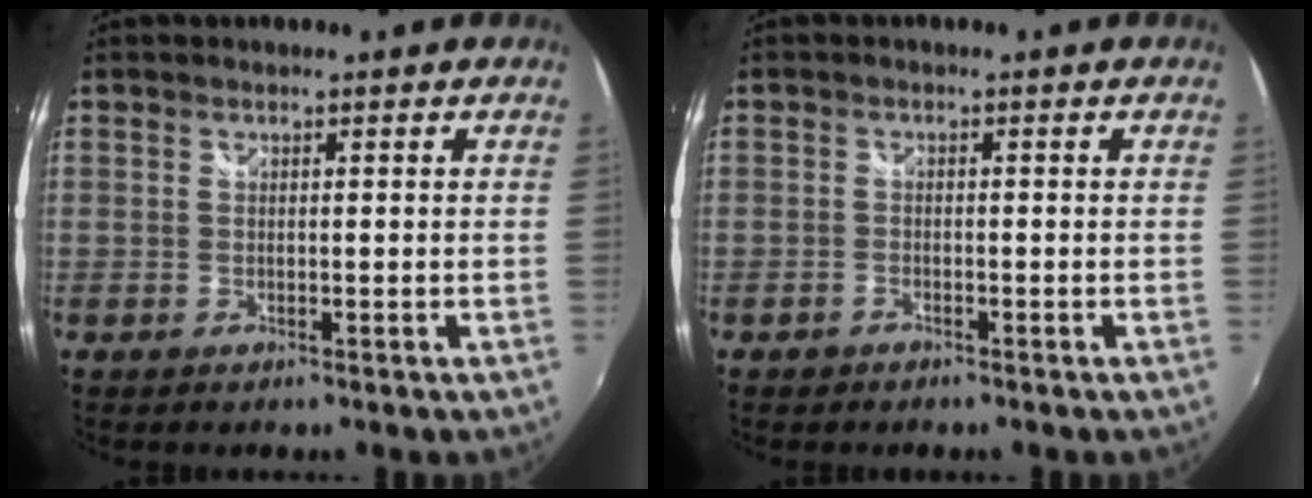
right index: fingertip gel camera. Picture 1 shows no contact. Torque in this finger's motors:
{"motor_torque": [0.59, 0.17, 0.06, 0.00]}